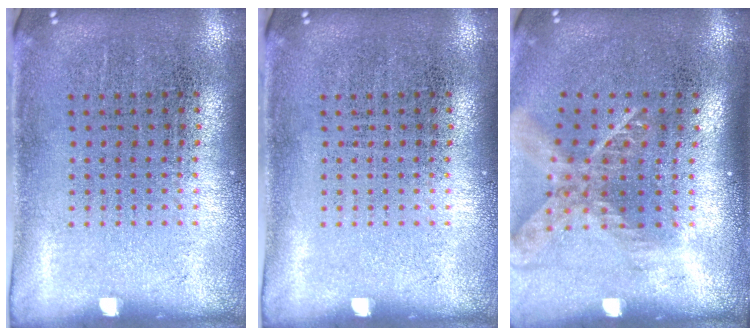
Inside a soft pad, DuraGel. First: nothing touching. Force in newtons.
{"total": 0.0}
{"total": 1.8, "press": 1.3, "slide": 1.2}